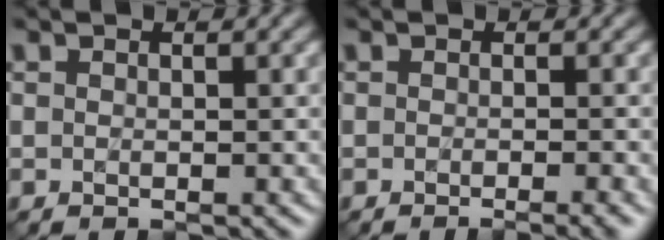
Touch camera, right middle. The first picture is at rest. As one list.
[{"total": 2.9, "force": [-1.3, 0.7, 2.5], "torque": [-0.021, -0.004, -0.019]}]